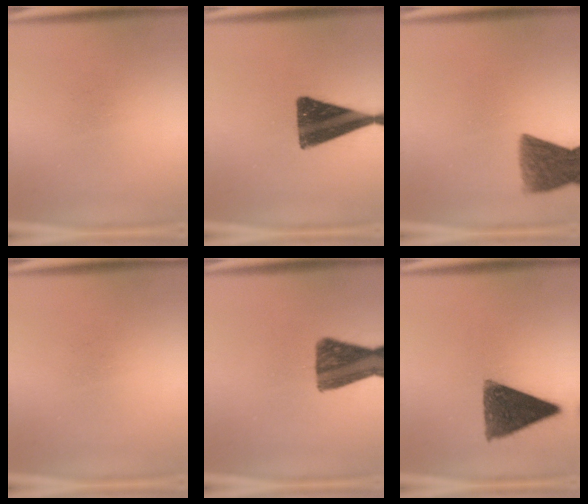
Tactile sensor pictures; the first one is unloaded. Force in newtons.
{"total": 14.1}
{"total": 8.9}
{"total": 0.0}
{"total": 12.1}
{"total": 11.9}